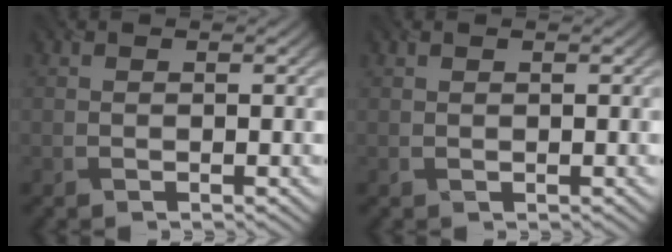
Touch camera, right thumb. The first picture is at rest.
{"total": 0.0}